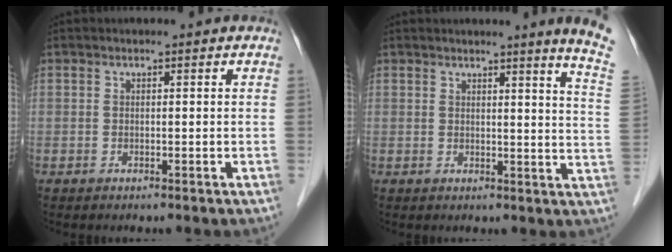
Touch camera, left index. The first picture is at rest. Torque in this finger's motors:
{"motor_torque": [0.92, -1.13, 0.27, 0.04]}